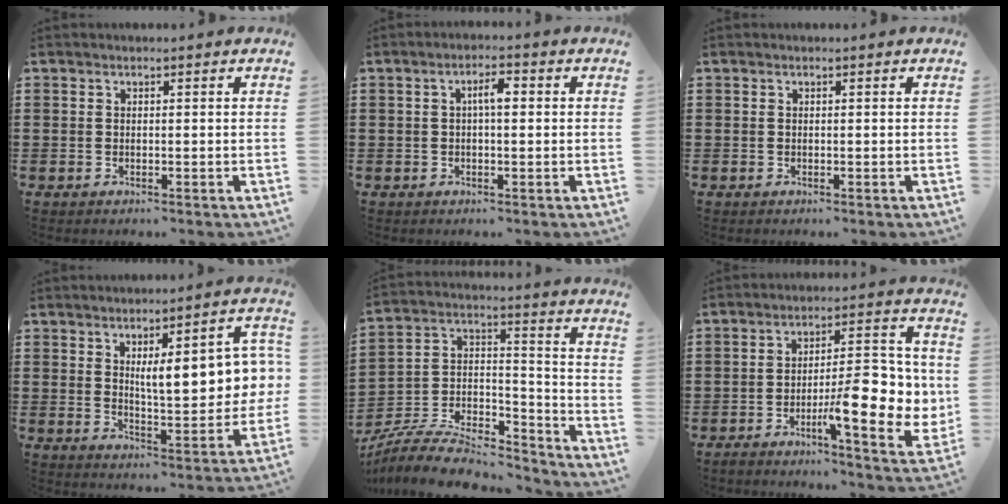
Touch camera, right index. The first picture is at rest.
{"total": 3.0, "force": [0.1, 0.9, 2.9], "torque": [-0.055, 0.006, -0.001]}
{"total": 0.0}
{"total": 10.0, "force": [2.3, 3.2, 9.2], "torque": [-0.132, -0.005, 0.031]}
{"total": 7.9, "force": [-6.9, 2.3, 3.0], "torque": [-0.058, 0.008, -0.135]}
{"total": 11.3, "force": [-2.7, 3.5, 10.4], "torque": [-0.131, -0.014, -0.049]}